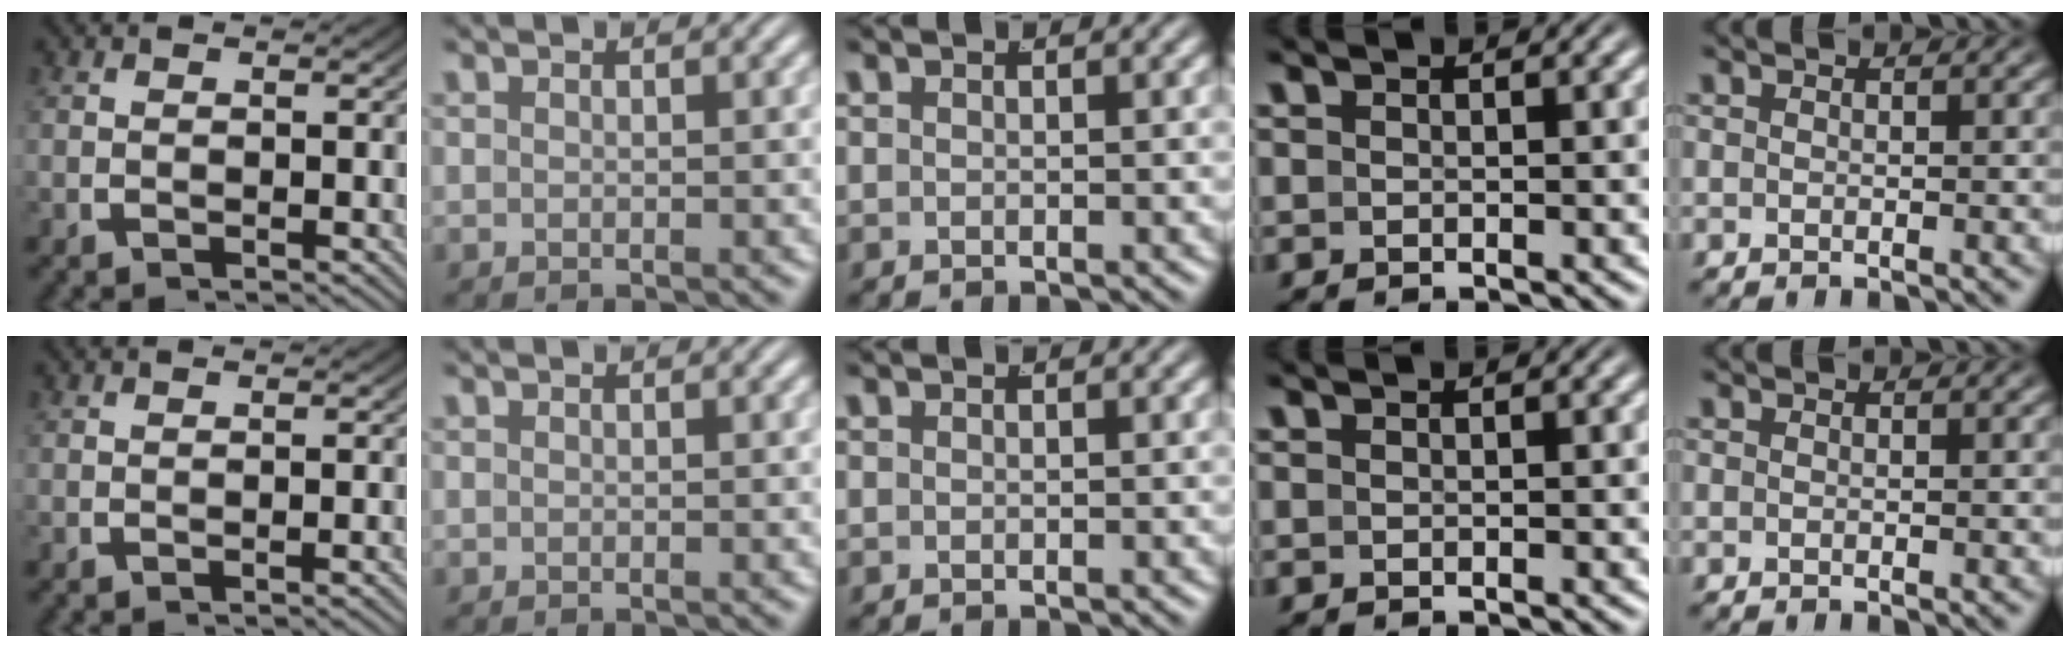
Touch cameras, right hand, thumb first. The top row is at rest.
{}